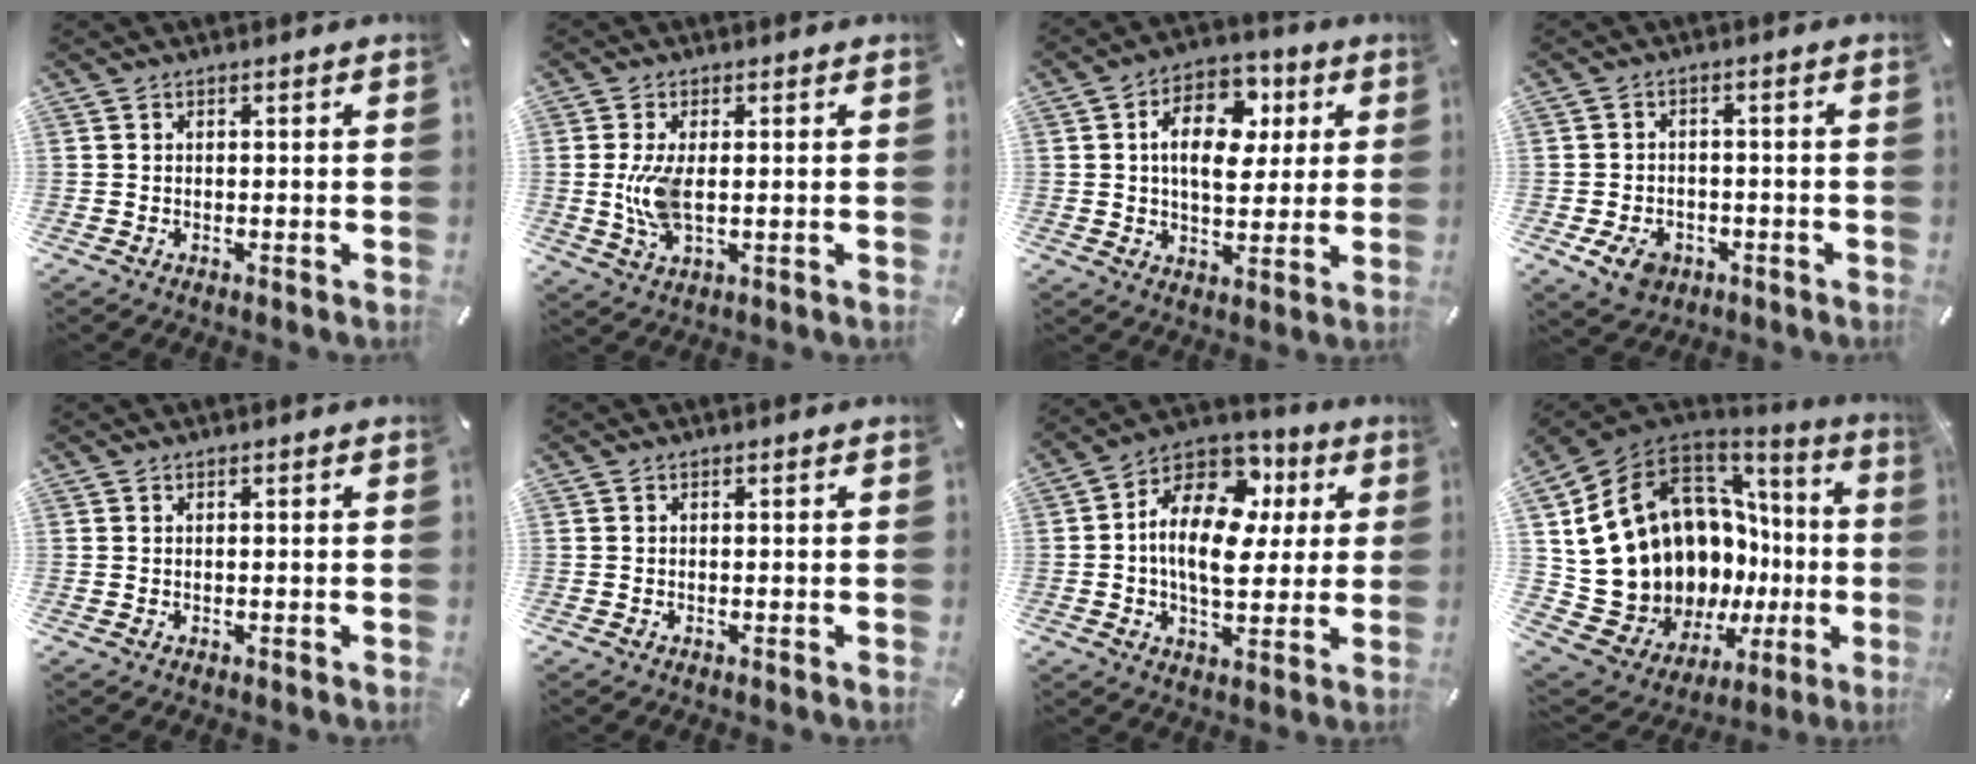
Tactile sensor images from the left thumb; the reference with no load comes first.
{"total": 7.8, "force": [0.3, 4.0, 6.7], "torque": [-0.157, -0.010, -0.004]}
{"total": 13.7, "force": [3.5, 9.3, 9.5], "torque": [-0.139, -0.001, 0.062]}
{"total": 6.2, "force": [-2.8, 4.7, 2.9], "torque": [-0.062, 0.007, -0.053]}
{"total": 0.0}
{"total": 0.0}
{"total": 17.6, "force": [2.8, 11.6, 12.9], "torque": [-0.247, -0.008, 0.048]}
{"total": 20.9, "force": [2.6, 15.1, 14.1], "torque": [-0.228, -0.087, 0.120]}